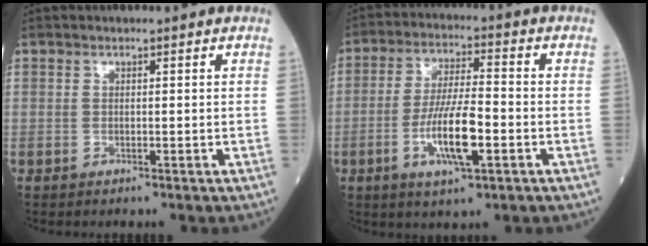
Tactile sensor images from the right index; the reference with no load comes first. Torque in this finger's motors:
{"motor_torque": [1.43, -0.48, 0.83, 0.21]}